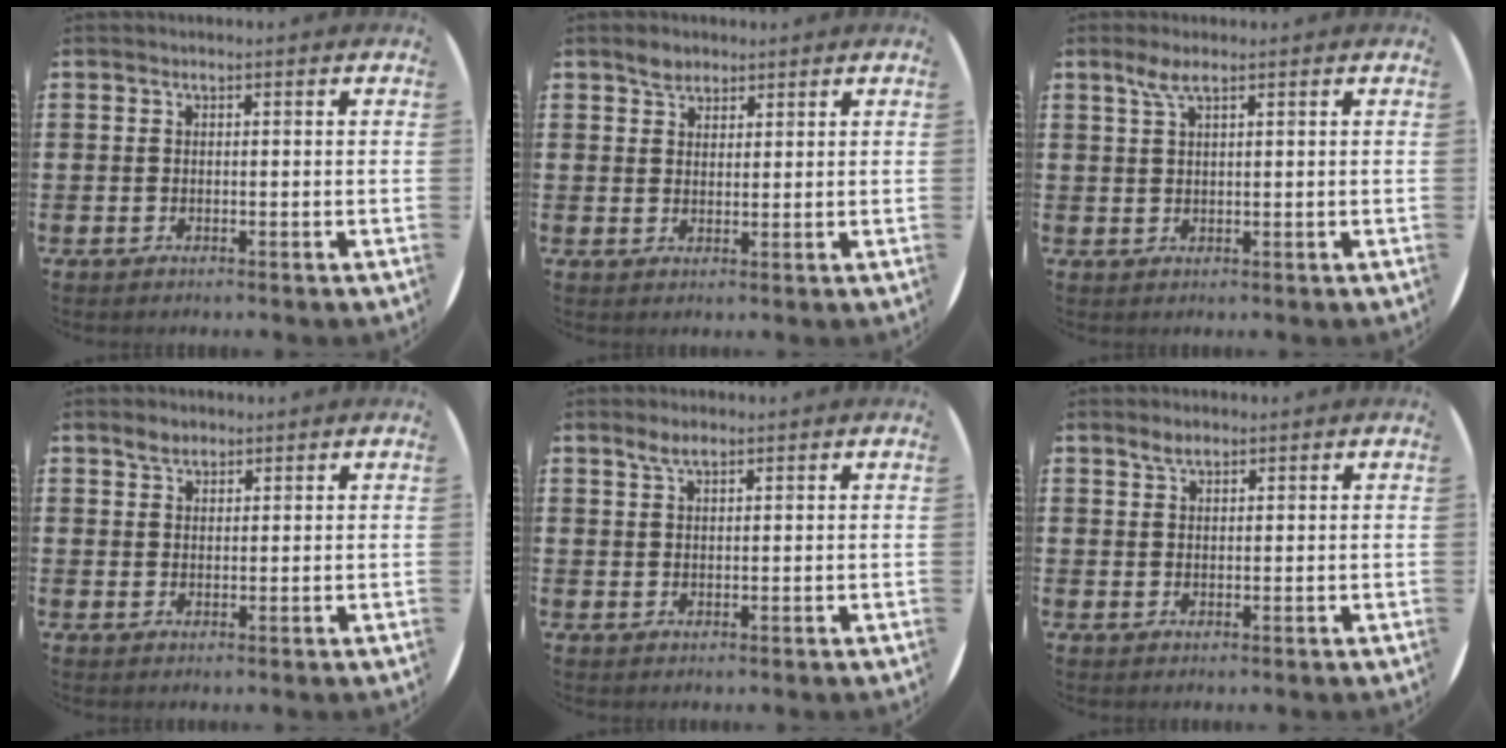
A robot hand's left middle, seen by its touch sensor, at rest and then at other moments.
{"total": 2.4, "force": [2.0, 1.3, 0.4], "torque": [-0.012, 0.002, 0.040]}
{"total": 2.8, "force": [1.7, 0.5, 2.1], "torque": [-0.046, 0.005, 0.030]}
{"total": 2.1, "force": [1.8, 1.0, 0.5], "torque": [-0.005, 0.000, 0.033]}
{"total": 2.3, "force": [1.7, 0.8, 1.4], "torque": [-0.029, 0.005, 0.031]}
{"total": 2.0, "force": [1.6, 0.8, 0.9], "torque": [-0.012, 0.001, 0.028]}